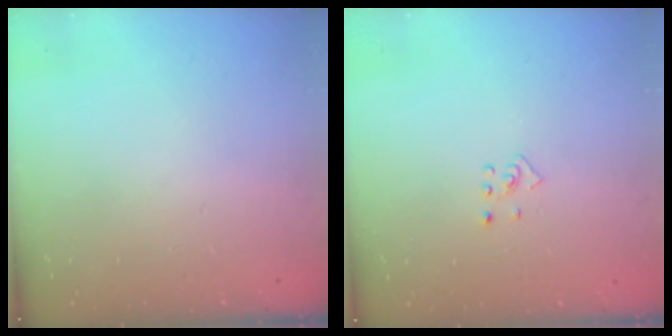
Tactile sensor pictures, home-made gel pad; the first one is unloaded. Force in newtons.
{"total": 2.5, "press": 2.4, "slide": 0.8}